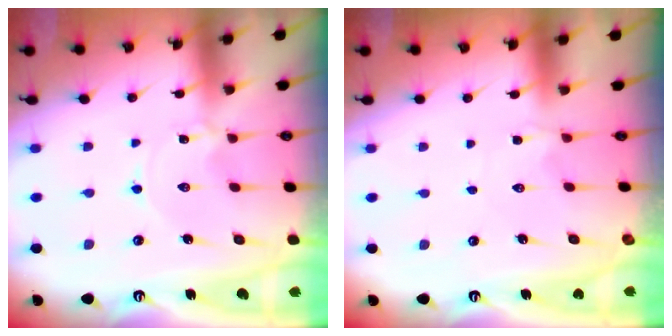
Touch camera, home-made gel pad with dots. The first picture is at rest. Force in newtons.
{"total": 2.3, "press": 2.2, "slide": 0.4}